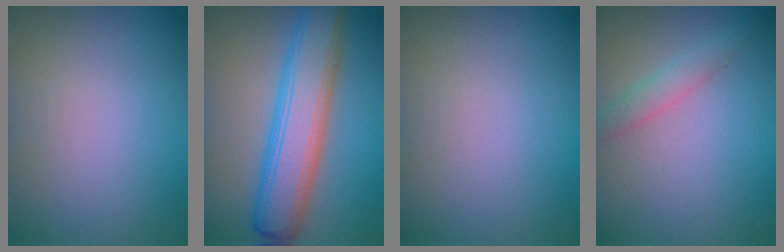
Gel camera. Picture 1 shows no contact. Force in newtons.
{"total": 7.7, "press": 7.7, "slide": 0.4}
{"total": 0.0}
{"total": 1.9, "press": 1.9, "slide": 0.1}